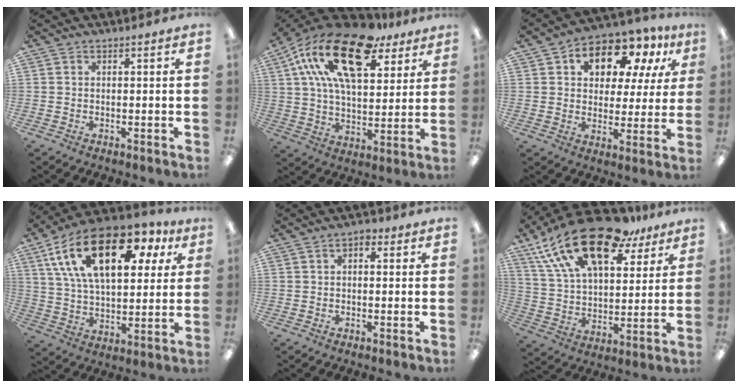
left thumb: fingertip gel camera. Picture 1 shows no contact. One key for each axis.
{"total": 23.1, "fx": 12.6, "fy": 11.2, "fz": 15.8, "tx": -0.281, "ty": -0.044, "tz": 0.218}
{"total": 12.2, "fx": 7.3, "fy": 7.2, "fz": 6.6, "tx": -0.105, "ty": -0.035, "tz": 0.129}
{"total": 23.2, "fx": 10.8, "fy": 11.9, "fz": 16.7, "tx": -0.302, "ty": -0.028, "tz": 0.183}
{"total": 2.4, "fx": 0.4, "fy": 1.4, "fz": 1.9, "tx": -0.020, "ty": 0.001, "tz": 0.002}
{"total": 23.3, "fx": 15.0, "fy": 10.8, "fz": 14.3, "tx": -0.256, "ty": -0.079, "tz": 0.264}